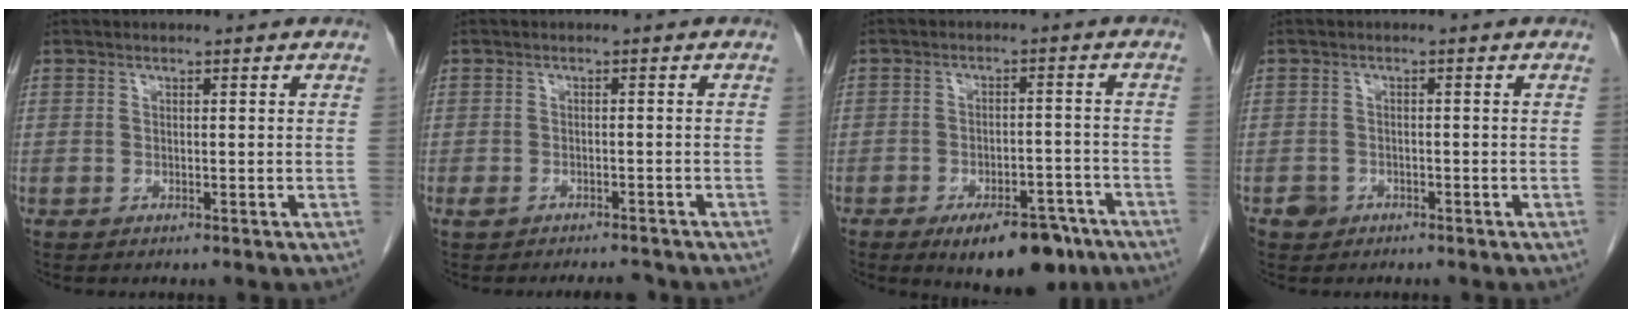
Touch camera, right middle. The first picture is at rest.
{"total": 3.7, "force": [-3.2, 1.2, 1.6], "torque": [-0.028, 0.002, -0.045]}
{"total": 10.5, "force": [-7.2, 4.1, 6.5], "torque": [-0.081, 0.000, -0.103]}
{"total": 1.8, "force": [-1.1, 1.4, 0.2], "torque": [-0.005, 0.007, -0.018]}